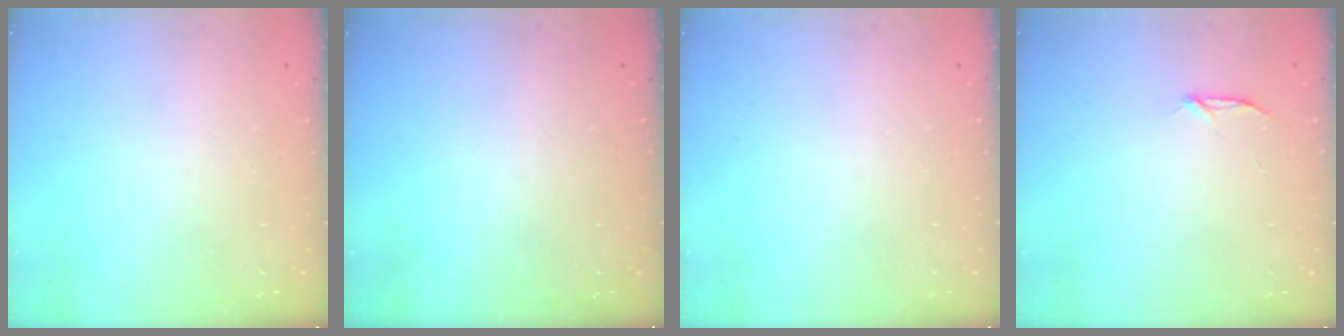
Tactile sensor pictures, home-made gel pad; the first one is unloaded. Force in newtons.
{"total": 0.0}
{"total": 0.0}
{"total": 3.1, "press": 3.1, "slide": 0.3}